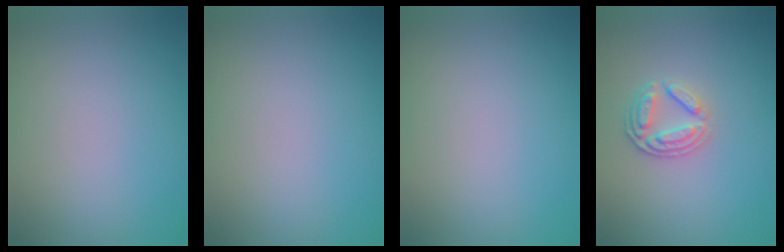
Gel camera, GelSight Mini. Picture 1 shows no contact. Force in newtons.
{"total": 0.0}
{"total": 0.0}
{"total": 2.6, "press": 2.4, "slide": 1.0}